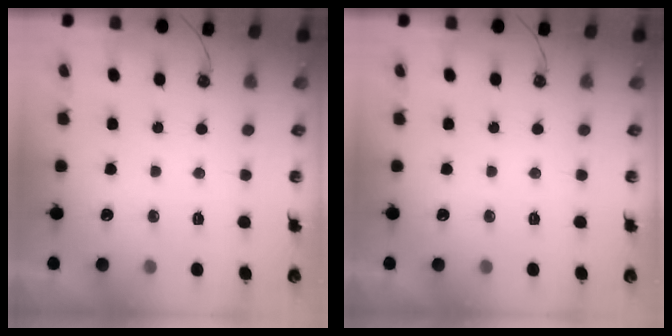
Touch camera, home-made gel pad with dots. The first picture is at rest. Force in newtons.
{"total": 0.0}